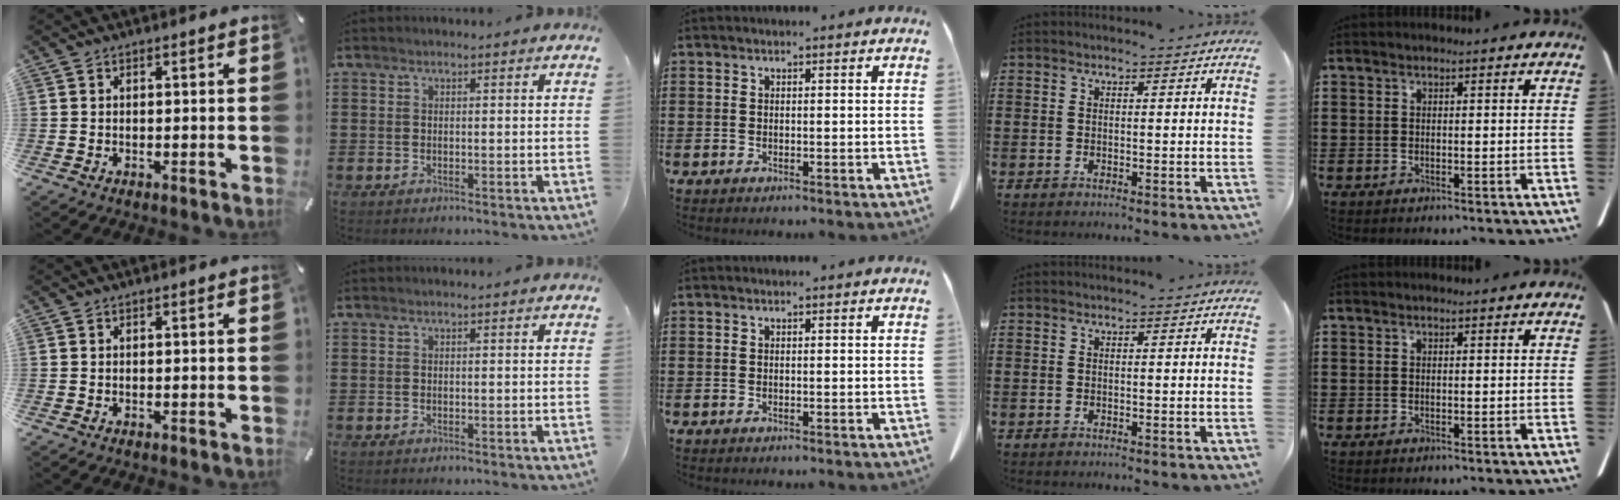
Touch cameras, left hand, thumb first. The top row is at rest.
{}